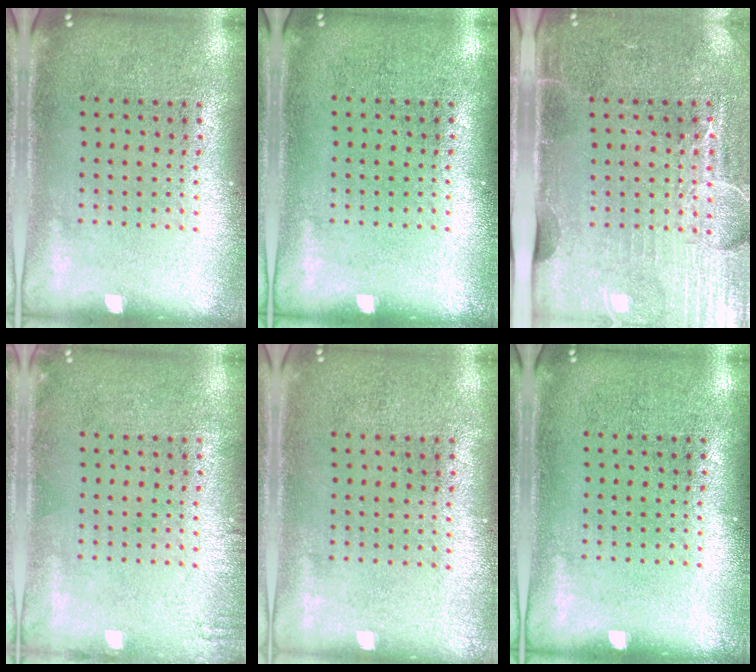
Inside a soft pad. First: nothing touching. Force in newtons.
{"total": 0.0}
{"total": 4.4, "press": 3.8, "slide": 2.1}
{"total": 0.8, "press": 0.8, "slide": 0.1}
{"total": 0.0}
{"total": 0.0}